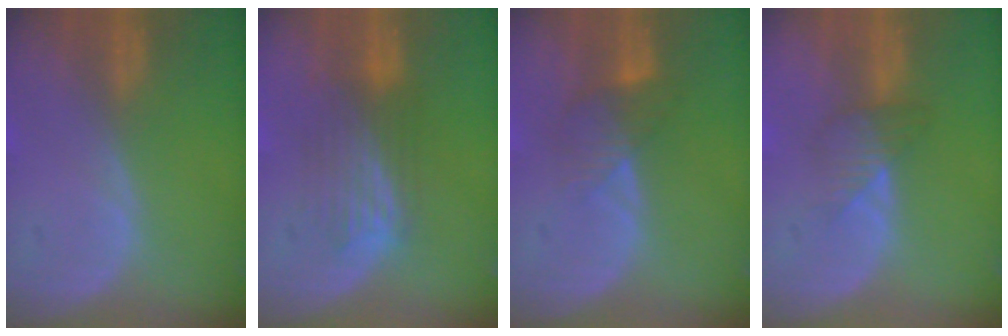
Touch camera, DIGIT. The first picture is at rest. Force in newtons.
{"total": 5.4, "press": 5.4, "slide": 0.4}
{"total": 4.4, "press": 3.8, "slide": 2.3}
{"total": 3.1, "press": 3.1, "slide": 0.5}